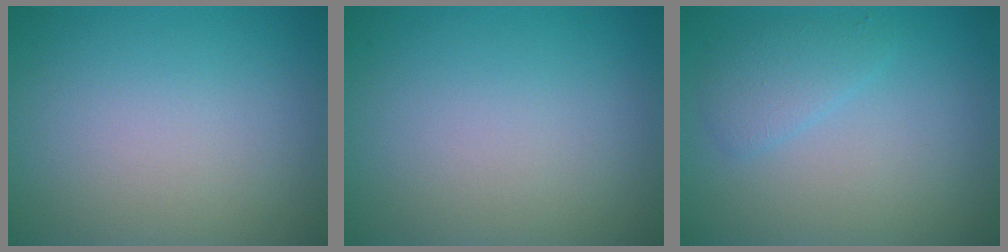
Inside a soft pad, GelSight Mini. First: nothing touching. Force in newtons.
{"total": 0.0}
{"total": 2.0, "press": 2.0, "slide": 0.1}